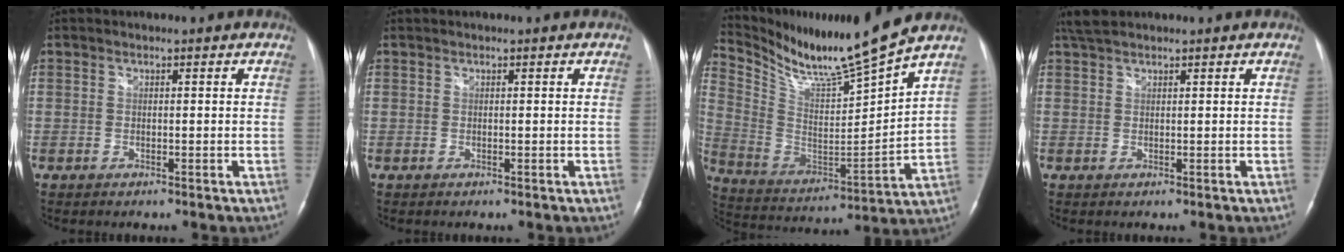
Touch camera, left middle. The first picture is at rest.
{"total": 0.0}
{"total": 15.9, "force": [14.2, -1.6, 7.0], "torque": [-0.147, -0.041, 0.259]}
{"total": 2.8, "force": [2.5, 0.6, 1.1], "torque": [-0.029, 0.017, 0.051]}